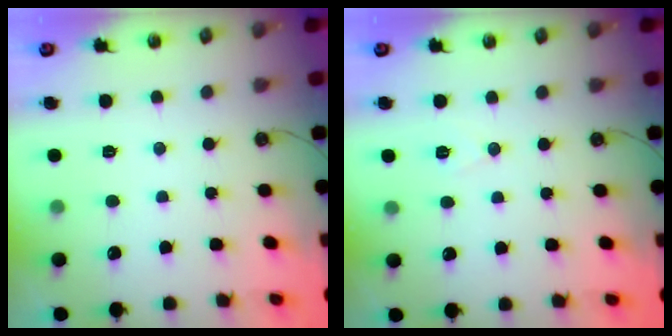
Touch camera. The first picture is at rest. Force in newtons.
{"total": 5.9, "press": 3.9, "slide": 4.5}